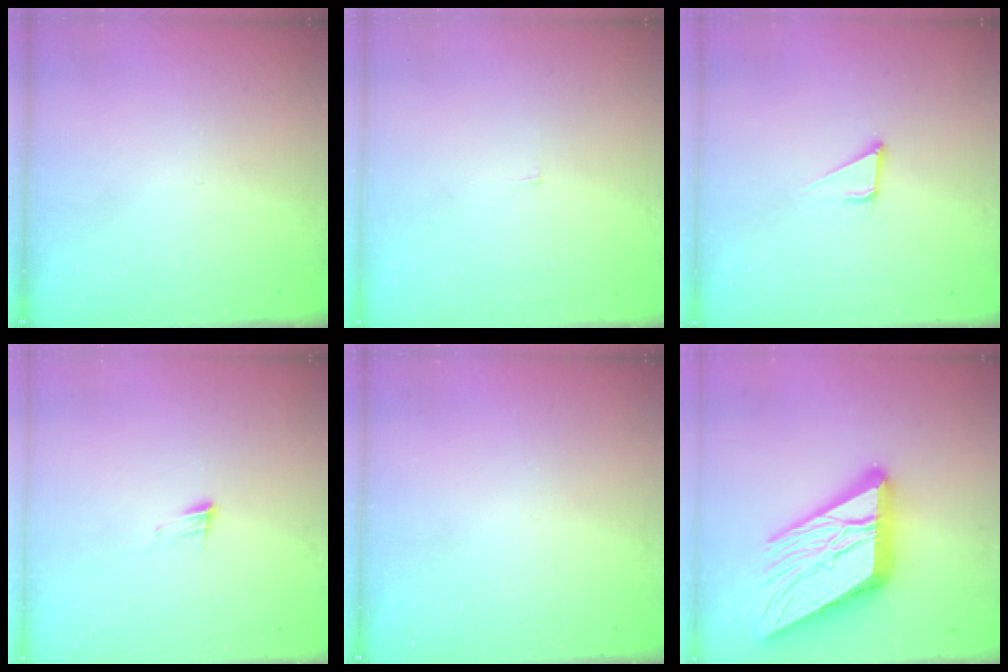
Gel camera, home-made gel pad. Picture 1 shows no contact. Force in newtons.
{"total": 1.9, "press": 1.9, "slide": 0.1}
{"total": 3.3, "press": 3.3, "slide": 0.1}
{"total": 5.1, "press": 5.1, "slide": 0.5}
{"total": 0.0}
{"total": 24.2, "press": 24.1, "slide": 2.8}